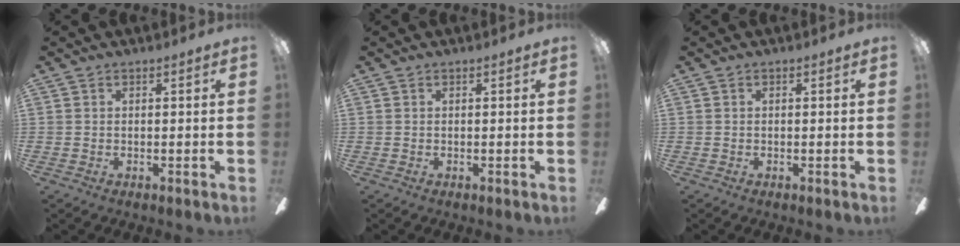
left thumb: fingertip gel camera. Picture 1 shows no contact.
{"total": 0.0}
{"total": 0.0}